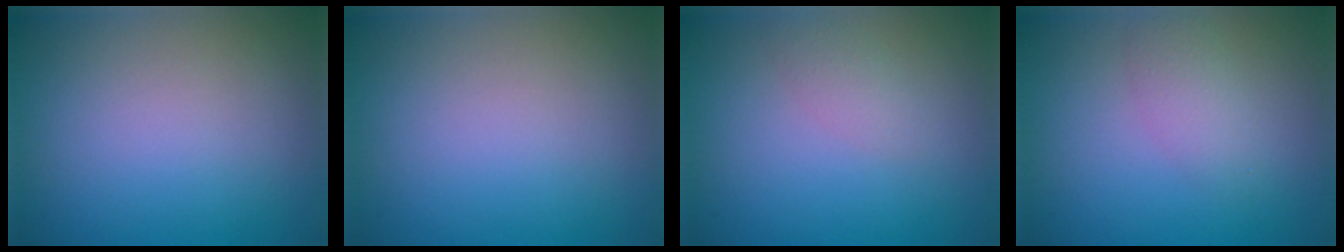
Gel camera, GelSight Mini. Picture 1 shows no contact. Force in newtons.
{"total": 0.0}
{"total": 1.4, "press": 1.4, "slide": 0.1}
{"total": 2.1, "press": 2.1, "slide": 0.0}